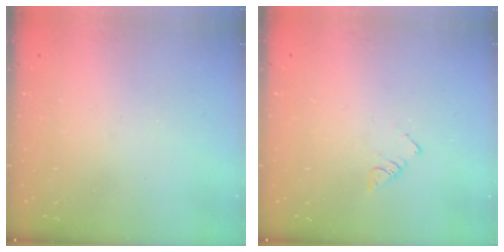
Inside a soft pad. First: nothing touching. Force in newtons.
{"total": 3.4, "press": 3.4, "slide": 0.5}